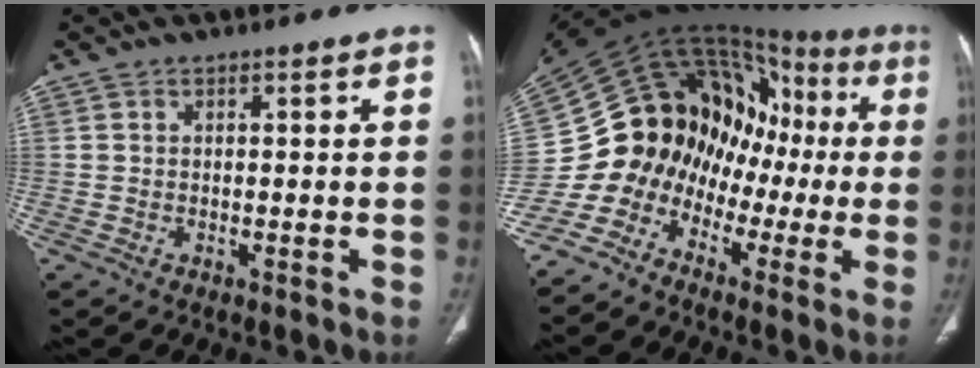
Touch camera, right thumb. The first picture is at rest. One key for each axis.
{"total": 18.7, "fx": -6.5, "fy": 14.6, "fz": 9.8, "tx": -0.124, "ty": 0.118, "tz": -0.116}